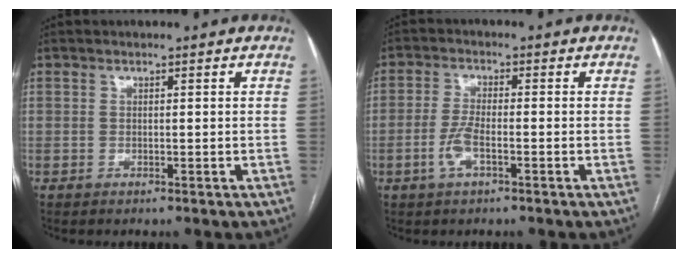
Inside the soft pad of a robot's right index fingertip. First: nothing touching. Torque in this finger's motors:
{"motor_torque": [0.52, -0.34, 0.12, 0.05]}